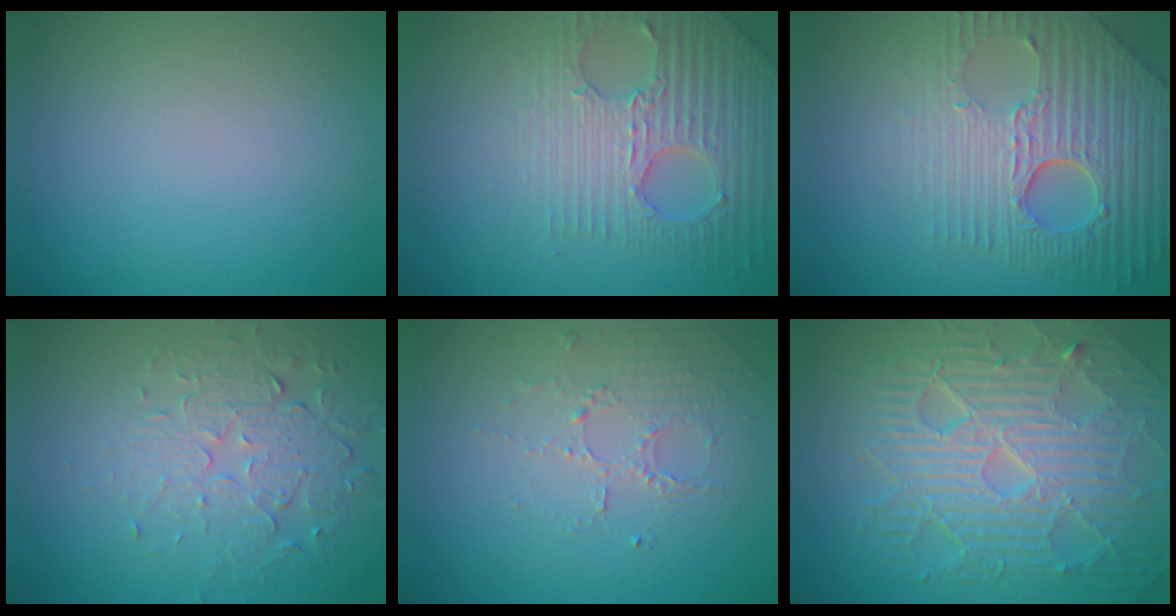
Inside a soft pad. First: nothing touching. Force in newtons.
{"total": 4.5, "press": 4.3, "slide": 1.1}
{"total": 8.7, "press": 5.9, "slide": 6.4}
{"total": 5.4, "press": 3.7, "slide": 3.9}
{"total": 1.7, "press": 1.2, "slide": 1.2}
{"total": 10.4, "press": 6.8, "slide": 7.9}